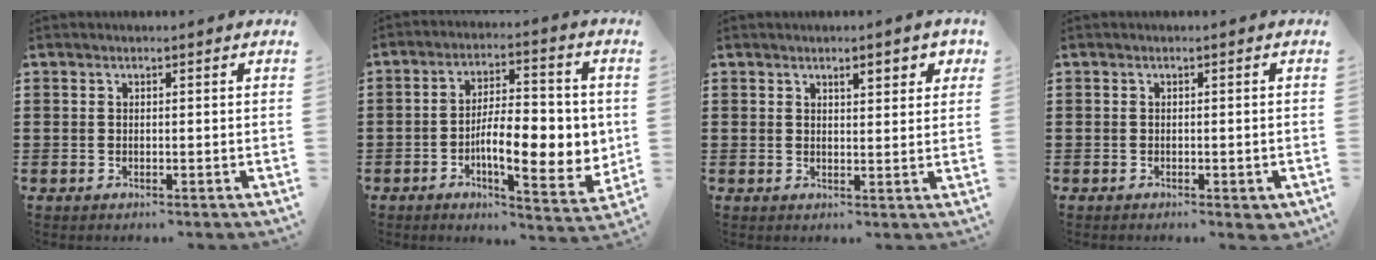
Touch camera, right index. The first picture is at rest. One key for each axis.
{"total": 11.1, "fx": -1.6, "fy": 4.3, "fz": 10.1, "tx": -0.156, "ty": -0.013, "tz": -0.033}
{"total": 2.8, "fx": 1.7, "fy": 0.8, "fz": 2.1, "tx": -0.027, "ty": -0.001, "tz": 0.024}
{"total": 0.9, "fx": -0.7, "fy": 0.4, "fz": 0.4, "tx": -0.010, "ty": -0.004, "tz": -0.014}